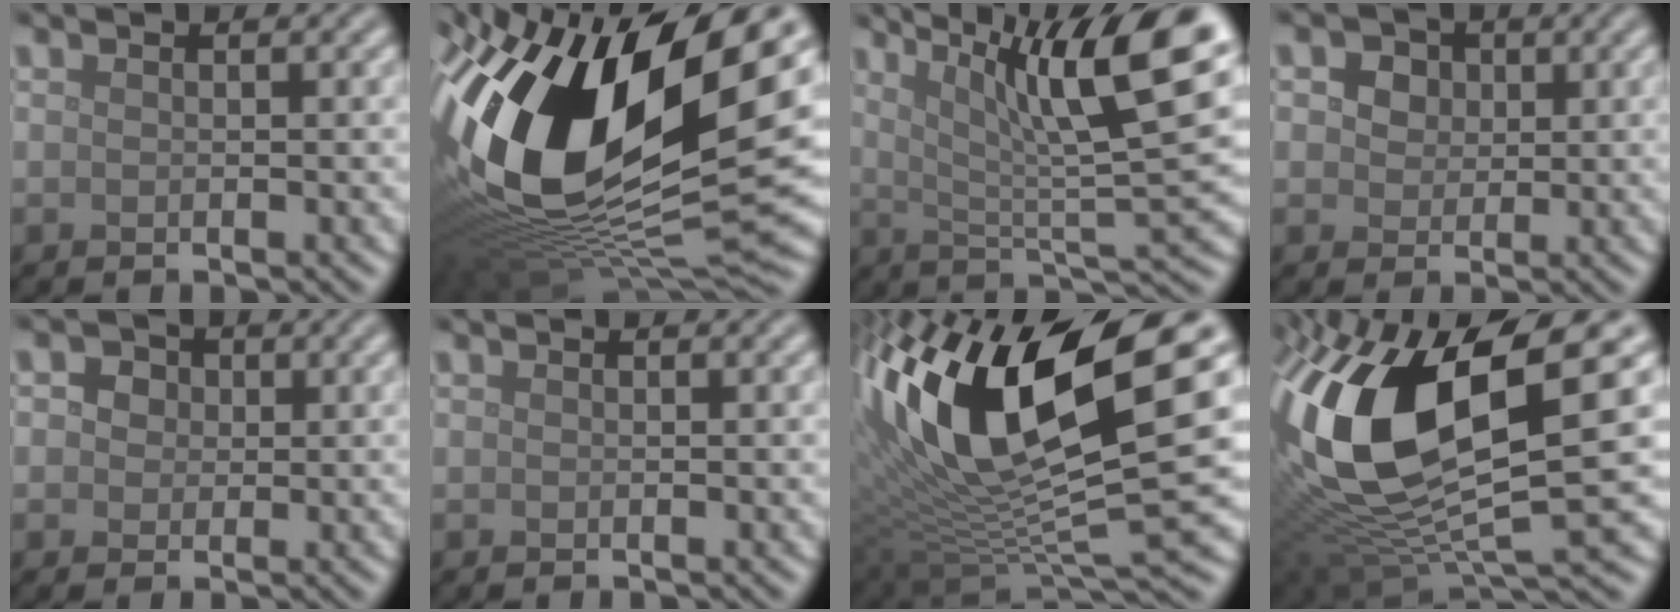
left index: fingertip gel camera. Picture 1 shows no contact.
{"total": 18.9, "force": [4.1, 9.8, 15.7], "torque": [-0.318, -0.004, 0.069]}
{"total": 11.9, "force": [4.9, 2.7, 10.5], "torque": [-0.160, 0.010, 0.079]}
{"total": 5.8, "force": [2.7, 4.1, 2.9], "torque": [-0.045, 0.017, 0.019]}
{"total": 3.6, "force": [1.3, 2.8, 1.8], "torque": [-0.020, 0.016, -0.004]}
{"total": 0.0}
{"total": 15.9, "force": [4.8, 6.0, 13.9], "torque": [-0.281, 0.010, 0.075]}
{"total": 15.7, "force": [2.8, 7.1, 13.7], "torque": [-0.293, -0.007, 0.051]}